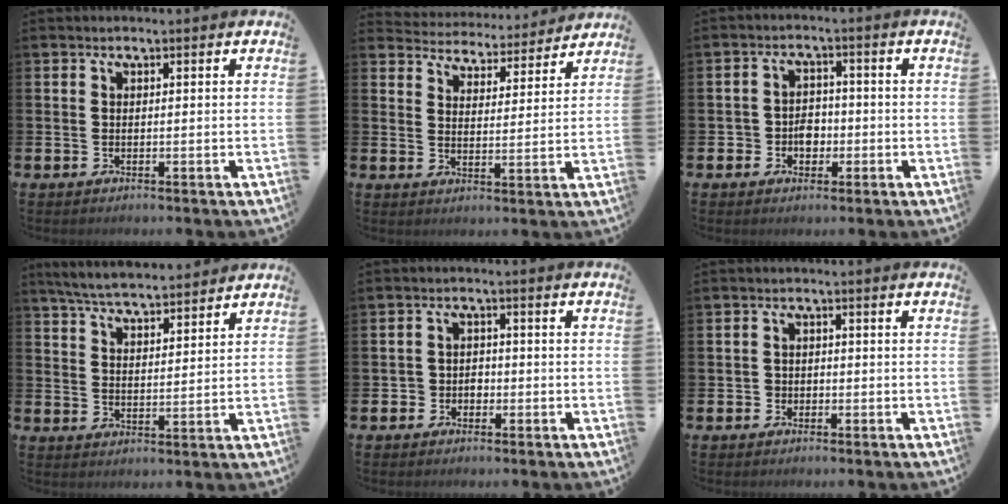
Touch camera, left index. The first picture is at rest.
{"total": 4.7, "force": [4.6, 1.0, -0.3], "torque": [-0.011, -0.044, 0.076]}
{"total": 3.3, "force": [-1.2, 2.8, 1.4], "torque": [-0.024, 0.004, -0.030]}
{"total": 5.8, "force": [5.7, 0.4, 1.0], "torque": [-0.037, -0.029, 0.101]}
{"total": 2.3, "force": [-1.2, 1.9, 0.2], "torque": [-0.010, 0.005, -0.029]}
{"total": 1.4, "force": [-0.7, 1.2, 0.1], "torque": [-0.004, 0.003, -0.017]}